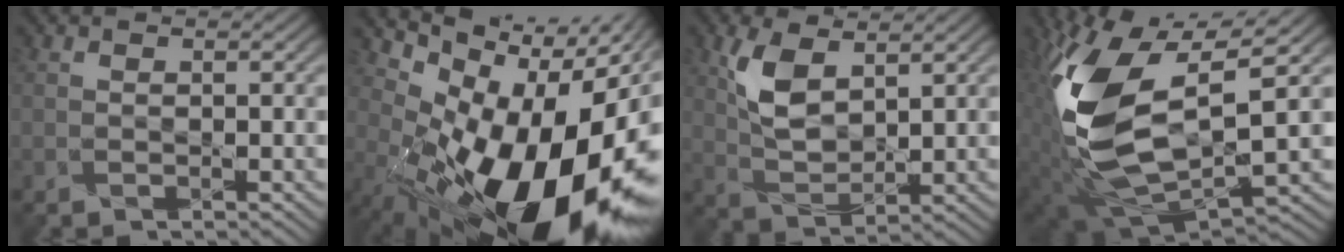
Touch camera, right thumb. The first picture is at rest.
{"total": 19.6, "force": [-4.1, 11.1, 15.7], "torque": [-0.225, -0.044, -0.051]}
{"total": 6.3, "force": [3.1, 3.2, 4.4], "torque": [-0.102, -0.005, 0.068]}
{"total": 14.8, "force": [3.3, 7.6, 12.3], "torque": [-0.271, -0.013, 0.064]}